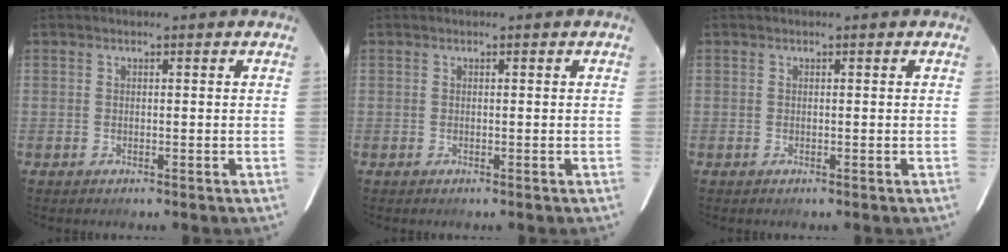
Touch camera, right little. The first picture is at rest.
{"total": 0.0}
{"total": 0.0}